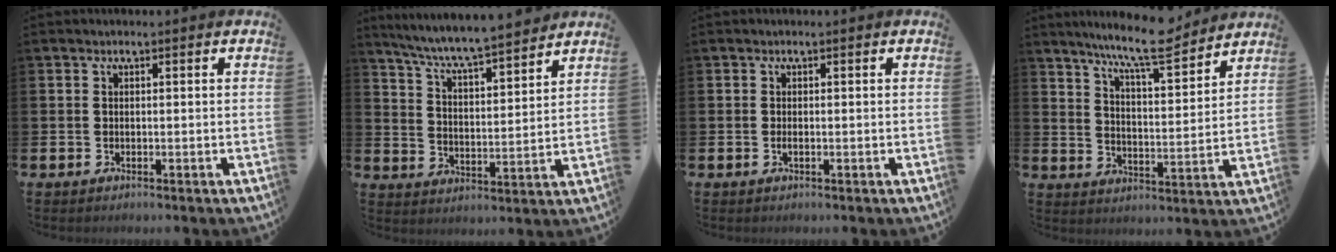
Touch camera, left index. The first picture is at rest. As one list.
[{"total": 7.1, "force": [6.8, 0.2, 2.2], "torque": [-0.075, -0.050, 0.118]}, {"total": 0.5, "force": [-0.1, 0.1, 0.5], "torque": [-0.017, 0.004, -0.002]}, {"total": 9.4, "force": [8.5, 0.6, 4.0], "torque": [-0.093, -0.049, 0.149]}]